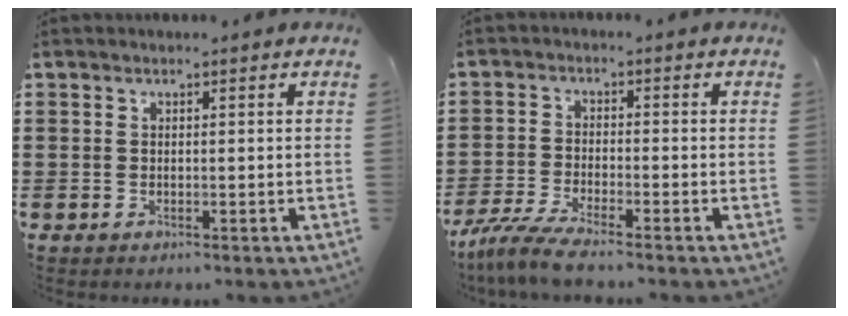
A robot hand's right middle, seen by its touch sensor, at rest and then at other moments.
{"total": 4.8, "force": [-4.2, -0.1, 2.3], "torque": [-0.068, -0.021, -0.087]}